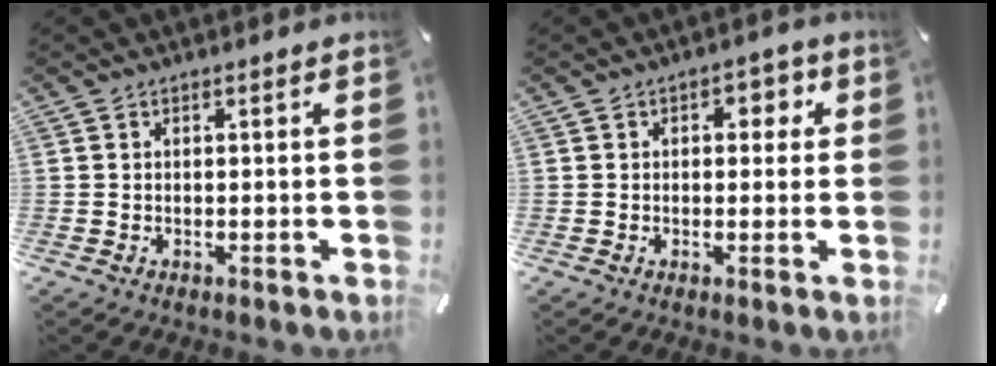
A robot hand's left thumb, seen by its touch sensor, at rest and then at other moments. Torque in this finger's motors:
{"motor_torque": [0.79, 0.73, 0.33, -0.18, 0.00]}